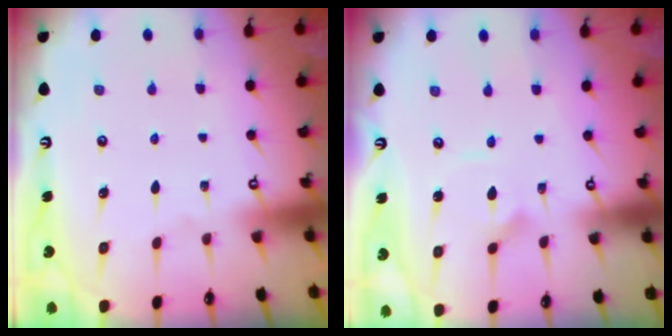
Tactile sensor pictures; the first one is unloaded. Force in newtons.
{"total": 2.5, "press": 2.5, "slide": 0.2}